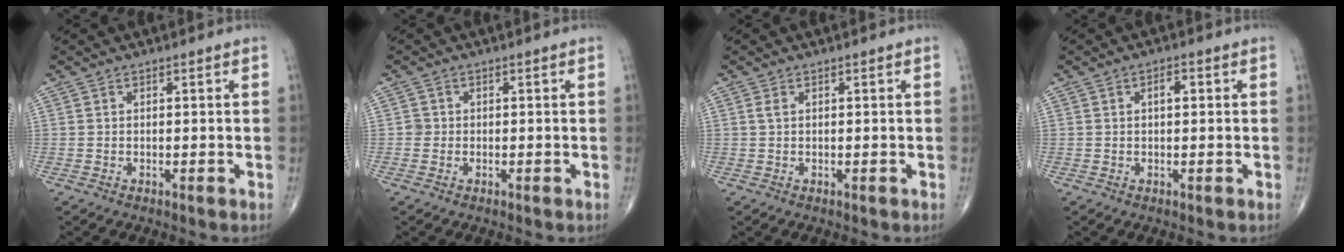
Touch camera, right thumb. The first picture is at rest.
{"total": 1.2, "force": [-0.1, 1.2, 0.1], "torque": [0.006, 0.004, -0.003]}
{"total": 0.9, "force": [0.3, 0.5, 0.7], "torque": [-0.017, 0.007, 0.007]}
{"total": 2.2, "force": [0.5, 1.0, 1.8], "torque": [-0.025, 0.004, 0.005]}